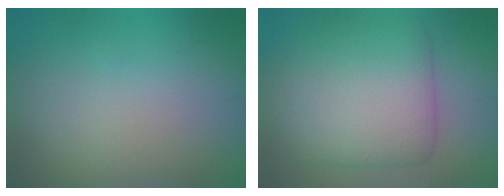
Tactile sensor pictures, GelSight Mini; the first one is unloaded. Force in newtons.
{"total": 8.2, "press": 8.2, "slide": 0.2}